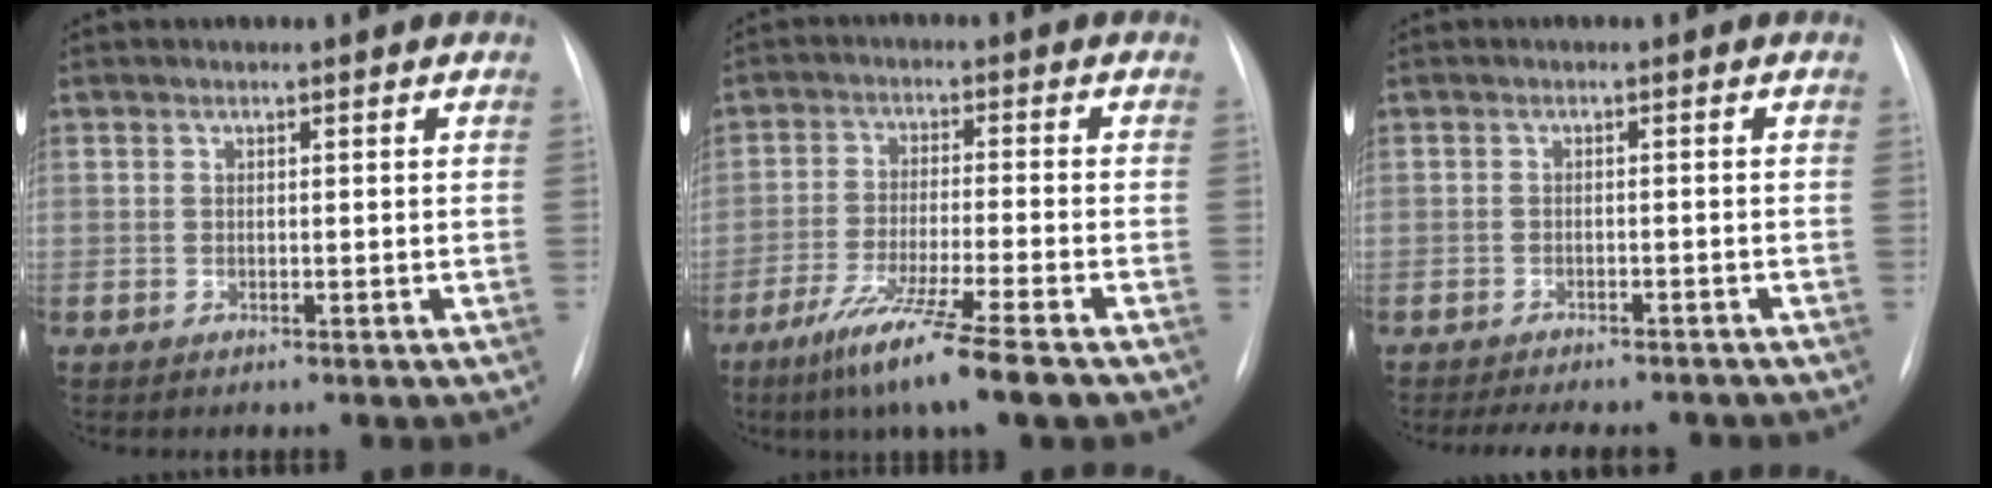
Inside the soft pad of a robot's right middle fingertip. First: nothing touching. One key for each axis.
{"total": 11.4, "fx": -7.6, "fy": -0.9, "fz": 8.4, "tx": -0.152, "ty": -0.038, "tz": -0.129}
{"total": 9.7, "fx": -8.7, "fy": 2.7, "fz": 3.5, "tx": -0.052, "ty": 0.002, "tz": -0.108}